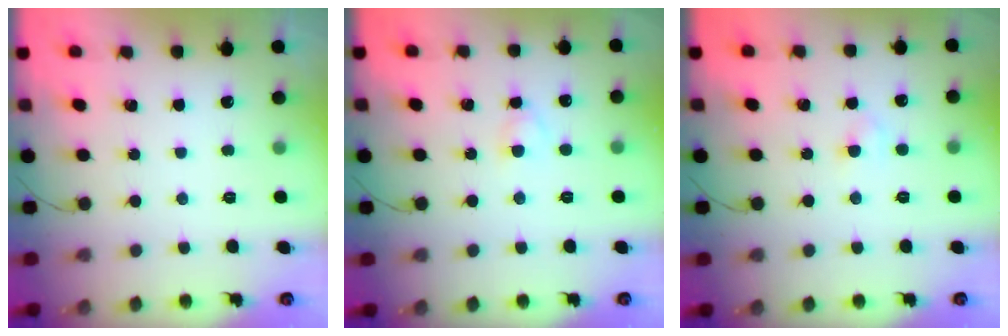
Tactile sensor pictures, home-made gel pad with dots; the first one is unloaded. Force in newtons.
{"total": 2.6, "press": 2.4, "slide": 1.1}
{"total": 2.4, "press": 2.2, "slide": 1.0}